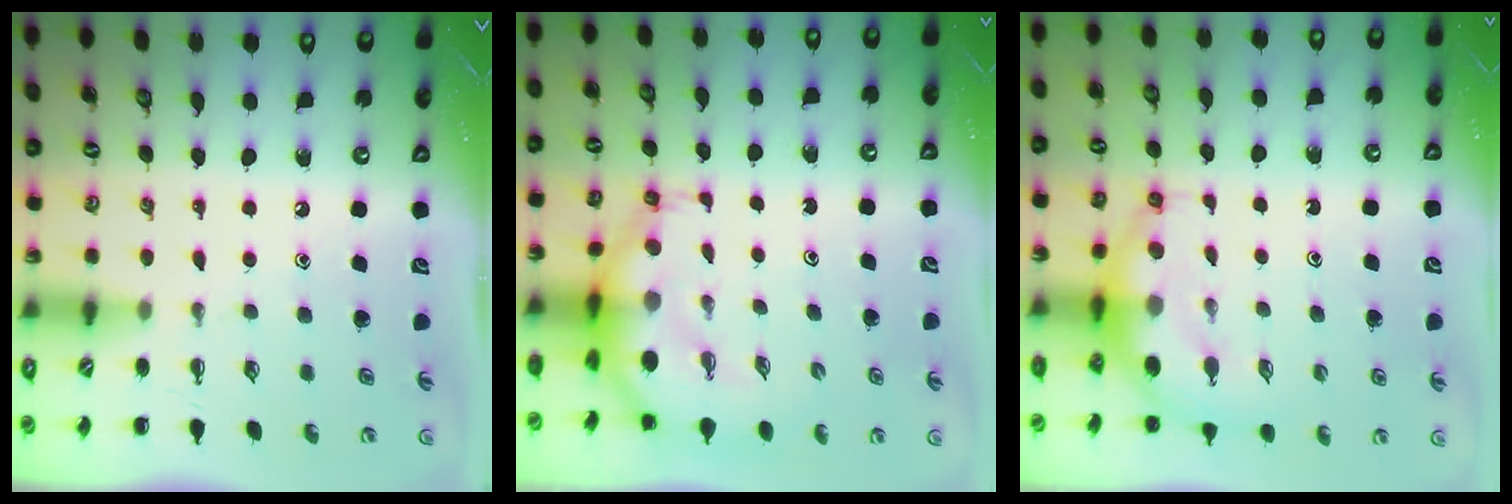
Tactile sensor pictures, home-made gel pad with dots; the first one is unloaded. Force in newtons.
{"total": 6.8, "press": 6.6, "slide": 1.7}
{"total": 7.0, "press": 6.9, "slide": 1.5}